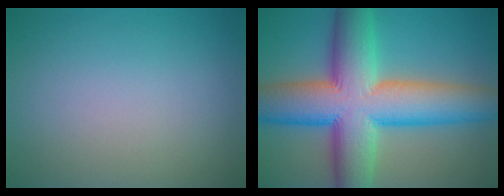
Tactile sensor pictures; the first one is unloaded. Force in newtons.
{"total": 14.2, "press": 14.2, "slide": 0.2}